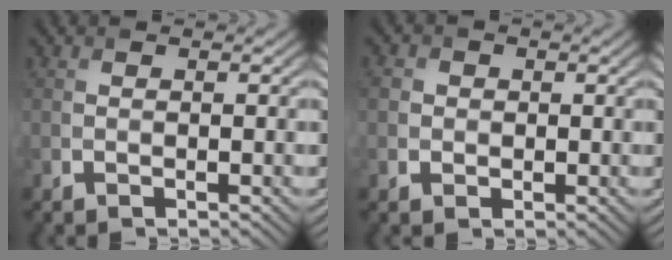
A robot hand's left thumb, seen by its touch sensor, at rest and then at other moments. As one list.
[{"total": 2.2, "force": [0.1, 2.1, 0.4], "torque": [-0.009, 0.005, -0.004]}]